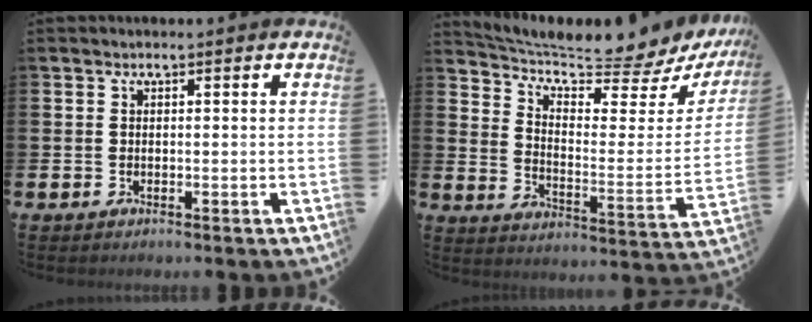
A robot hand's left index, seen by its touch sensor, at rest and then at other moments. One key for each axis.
{"total": 6.8, "fx": 6.3, "fy": 1.0, "fz": 2.3, "tx": -0.067, "ty": -0.067, "tz": 0.098}